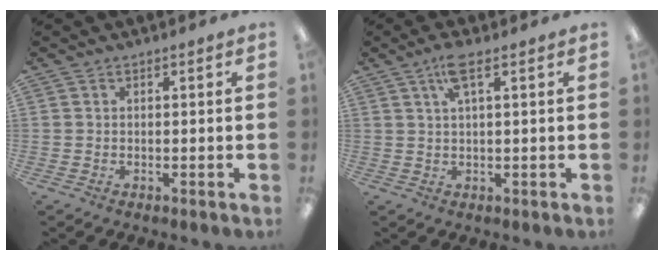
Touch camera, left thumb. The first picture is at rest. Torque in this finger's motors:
{"motor_torque": [0.06, -0.10, -0.12, 0.45, 0.04]}